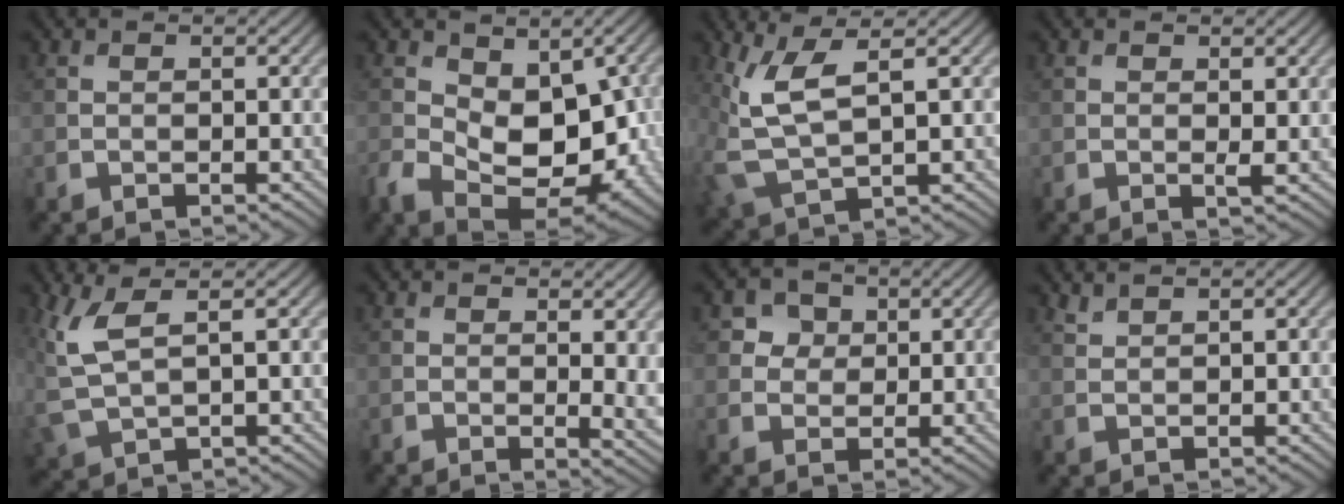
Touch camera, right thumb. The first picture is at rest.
{"total": 10.3, "force": [-0.4, 6.8, 7.7], "torque": [-0.149, -0.032, -0.005]}
{"total": 7.2, "force": [2.0, 2.8, 6.4], "torque": [-0.165, 0.002, 0.044]}
{"total": 0.8, "force": [0.3, 0.0, 0.7], "torque": [-0.013, -0.004, 0.002]}
{"total": 5.9, "force": [2.2, 2.4, 4.9], "torque": [-0.137, 0.001, 0.047]}
{"total": 3.5, "force": [0.6, 1.2, 3.3], "torque": [-0.048, -0.009, 0.008]}
{"total": 3.4, "force": [1.2, 3.0, 1.1], "torque": [-0.031, -0.008, 0.023]}
{"total": 1.0, "force": [1.0, 0.0, 0.2], "torque": [-0.007, 0.003, 0.023]}